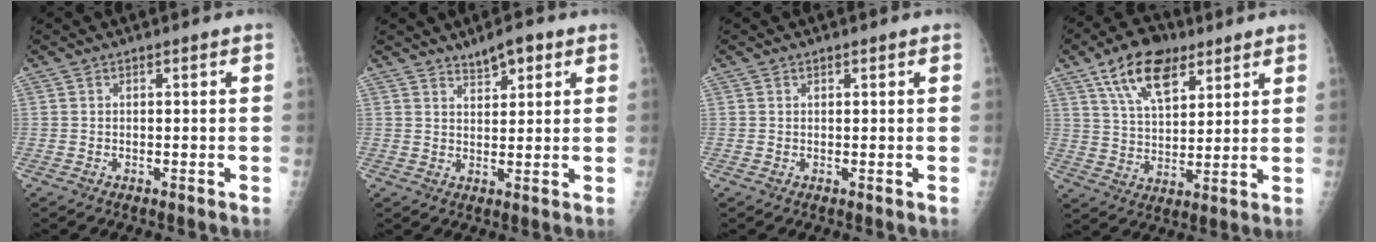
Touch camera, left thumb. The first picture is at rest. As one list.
[{"total": 4.4, "force": [3.0, 1.8, 2.7], "torque": [-0.032, -0.014, 0.049]}, {"total": 0.5, "force": [0.4, 0.3, 0.1], "torque": [0.001, -0.002, 0.004]}, {"total": 13.4, "force": [7.5, 6.9, 8.7], "torque": [-0.124, -0.024, 0.134]}]